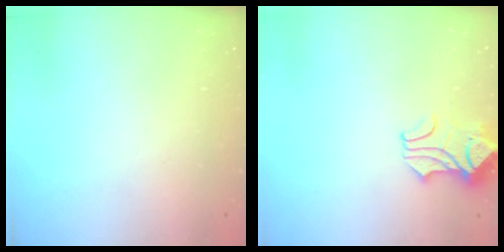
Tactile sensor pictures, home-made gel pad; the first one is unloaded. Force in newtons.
{"total": 1.6, "press": 1.2, "slide": 1.0}